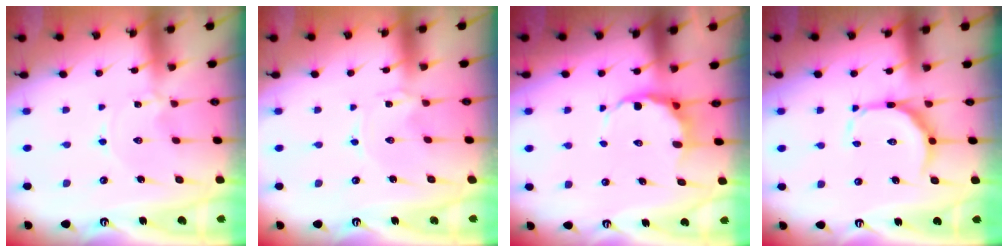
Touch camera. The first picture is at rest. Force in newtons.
{"total": 0.0}
{"total": 6.1, "press": 5.9, "slide": 1.9}
{"total": 9.6, "press": 9.5, "slide": 0.9}